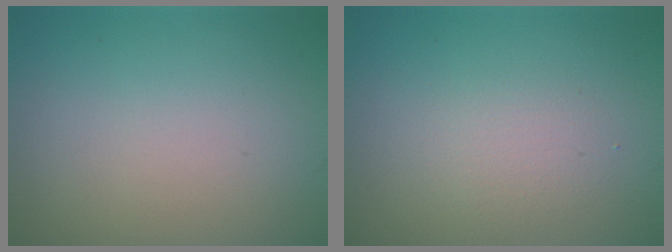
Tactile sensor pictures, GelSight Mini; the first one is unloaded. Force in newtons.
{"total": 1.8, "press": 1.8, "slide": 0.1}